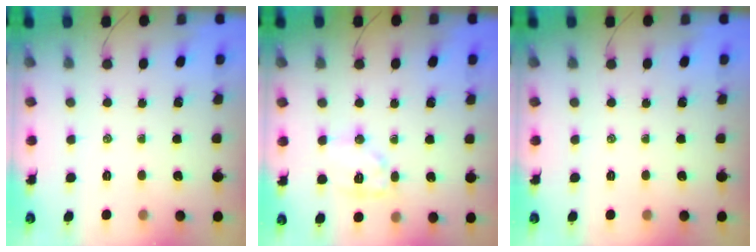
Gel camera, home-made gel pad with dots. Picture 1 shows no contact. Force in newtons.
{"total": 9.4, "press": 9.4, "slide": 0.4}
{"total": 0.0}